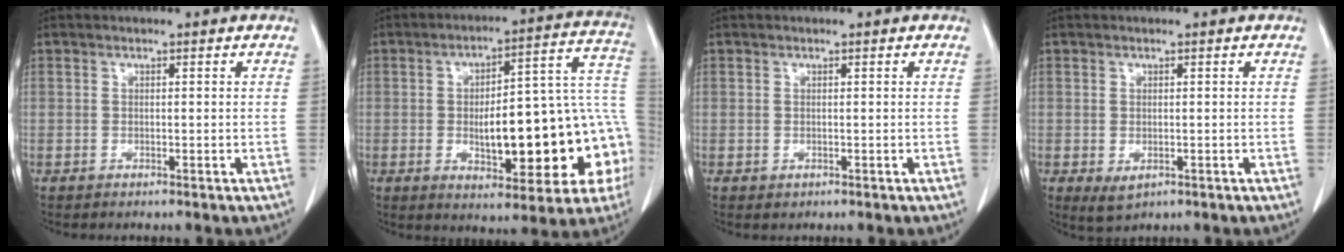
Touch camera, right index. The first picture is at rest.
{"total": 21.4, "force": [-3.8, 6.7, 20.0], "torque": [-0.201, 0.045, -0.033]}
{"total": 0.0}
{"total": 2.3, "force": [-0.6, 1.5, 1.6], "torque": [-0.027, -0.004, 0.006]}